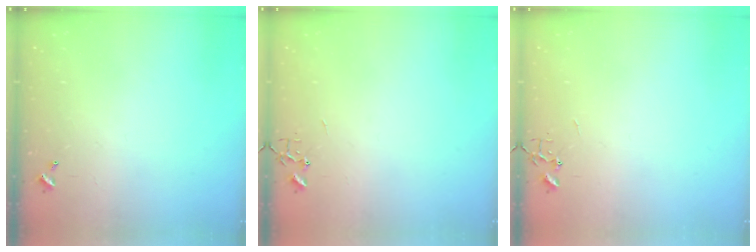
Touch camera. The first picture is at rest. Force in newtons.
{"total": 0.0}
{"total": 0.0}